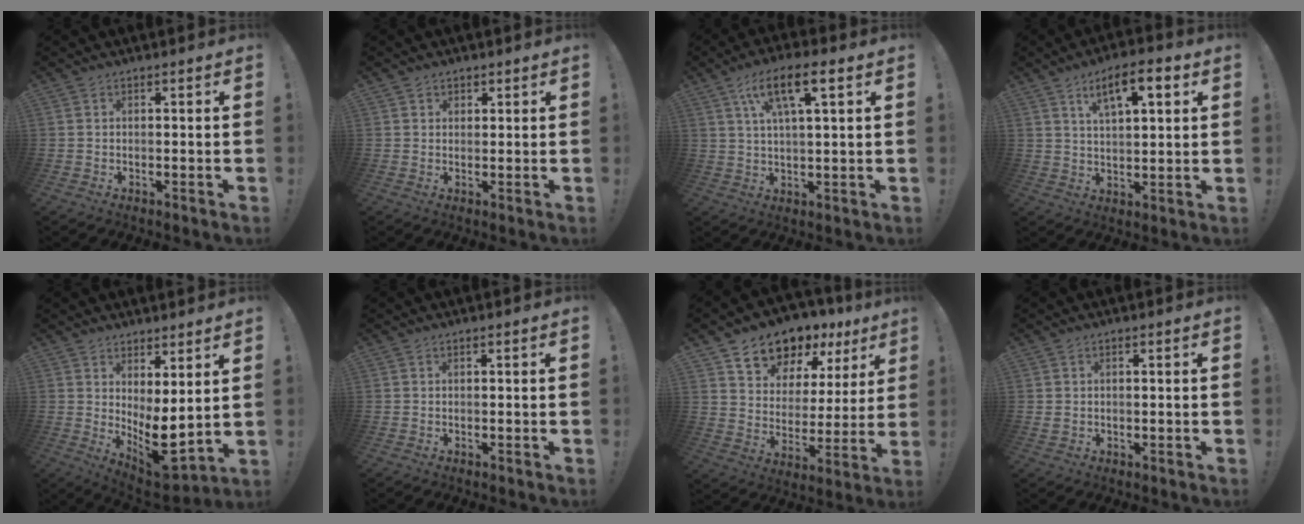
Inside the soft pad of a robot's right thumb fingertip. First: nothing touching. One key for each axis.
{"total": 1.8, "fx": 1.2, "fy": 1.4, "fz": 0.1, "tx": 0.007, "ty": -0.008, "tz": 0.020}
{"total": 10.6, "fx": 4.6, "fy": 2.9, "fz": 9.1, "tx": -0.152, "ty": -0.006, "tz": 0.077}
{"total": 10.3, "fx": 4.9, "fy": 3.6, "fz": 8.3, "tx": -0.125, "ty": -0.009, "tz": 0.080}
{"total": 9.0, "fx": 0.1, "fy": 3.5, "fz": 8.3, "tx": -0.107, "ty": -0.038, "tz": 0.013}
{"total": 0.0}
{"total": 12.4, "fx": 10.3, "fy": 6.3, "fz": 2.8, "tx": -0.049, "ty": -0.088, "tz": 0.186}
{"total": 0.8, "fx": 0.1, "fy": 0.8, "fz": 0.3, "tx": -0.011, "ty": 0.006, "tz": 0.004}